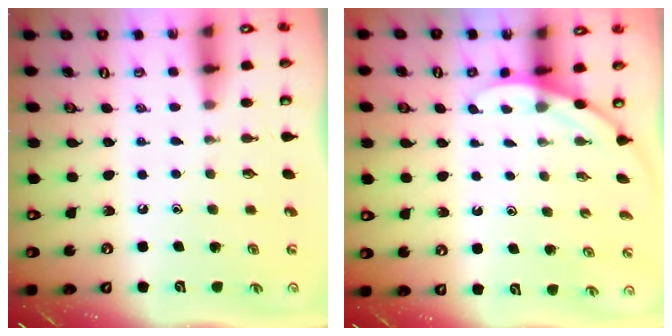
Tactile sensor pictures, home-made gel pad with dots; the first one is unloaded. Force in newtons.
{"total": 2.8, "press": 2.8, "slide": 0.1}